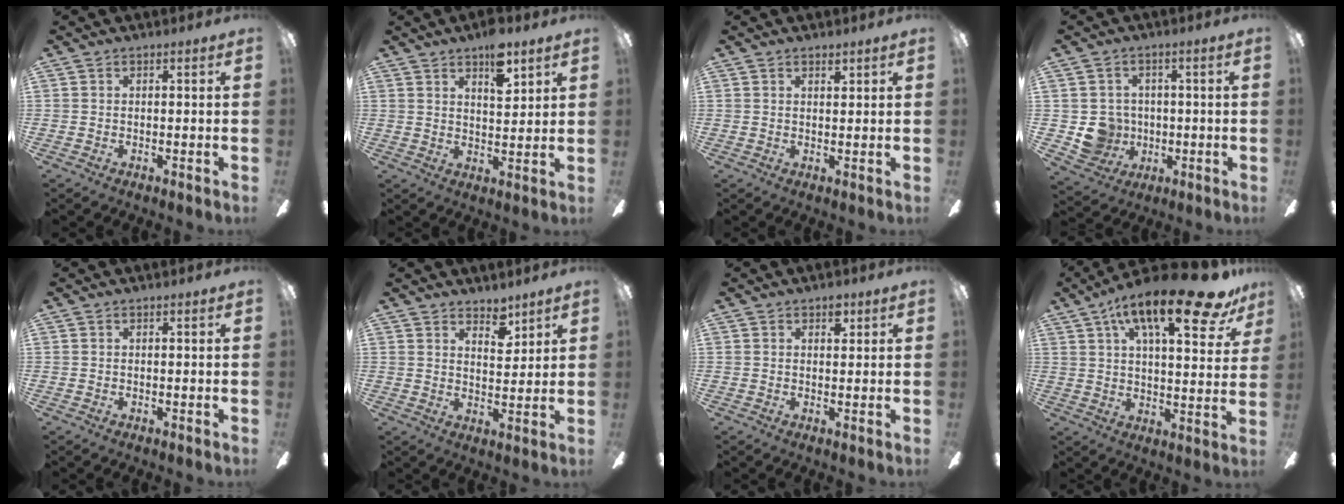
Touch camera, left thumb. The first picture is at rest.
{"total": 8.3, "force": [5.7, 3.2, 5.1], "torque": [-0.064, -0.029, 0.093]}
{"total": 1.7, "force": [1.4, 0.5, 0.7], "torque": [-0.007, -0.004, 0.024]}
{"total": 7.6, "force": [-0.3, 7.5, 1.6], "torque": [-0.051, -0.001, 0.005]}
{"total": 0.0}
{"total": 5.2, "force": [4.4, 2.2, 1.7], "torque": [-0.004, -0.030, 0.075]}
{"total": 3.0, "force": [1.9, 1.7, 1.6], "torque": [-0.003, -0.008, 0.026]}
{"total": 21.5, "force": [12.5, 6.4, 16.2], "torque": [-0.245, -0.059, 0.193]}